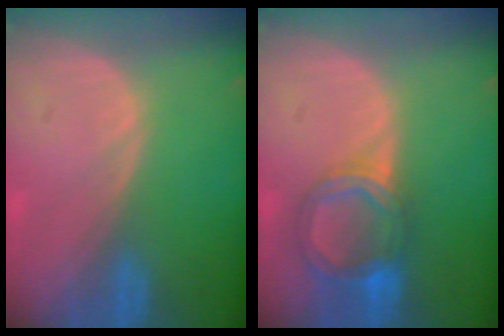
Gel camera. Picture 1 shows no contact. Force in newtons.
{"total": 6.4, "press": 5.9, "slide": 2.7}